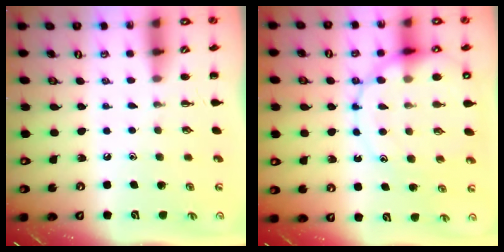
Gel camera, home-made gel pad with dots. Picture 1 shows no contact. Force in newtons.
{"total": 15.1, "press": 14.9, "slide": 2.3}